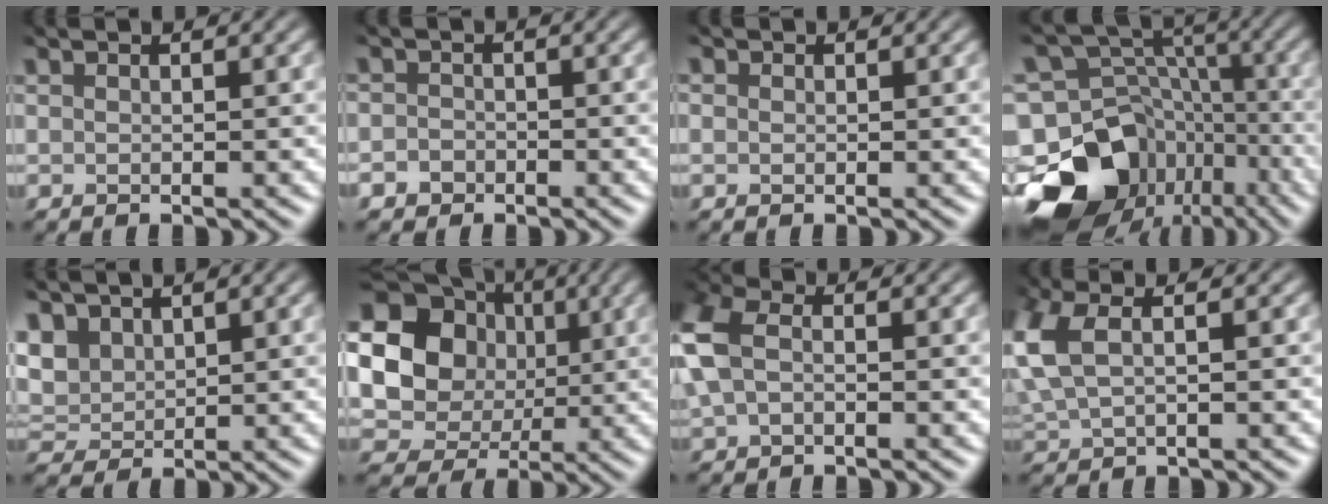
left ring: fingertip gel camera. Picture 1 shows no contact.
{"total": 1.7, "force": [-1.5, 0.6, -0.7], "torque": [0.010, -0.007, -0.020]}
{"total": 0.5, "force": [-0.2, 0.0, -0.5], "torque": [0.002, -0.001, 0.004]}
{"total": 16.2, "force": [-10.3, 11.6, 4.7], "torque": [-0.111, -0.017, -0.156]}
{"total": 3.1, "force": [1.6, 2.2, 1.6], "torque": [-0.055, 0.002, 0.041]}
{"total": 17.5, "force": [2.7, 15.9, 6.7], "torque": [-0.162, 0.013, 0.040]}
{"total": 4.7, "force": [-0.1, 3.2, 3.4], "torque": [-0.114, 0.009, 0.001]}
{"total": 4.7, "force": [0.5, 2.3, 4.0], "torque": [-0.123, 0.006, 0.023]}